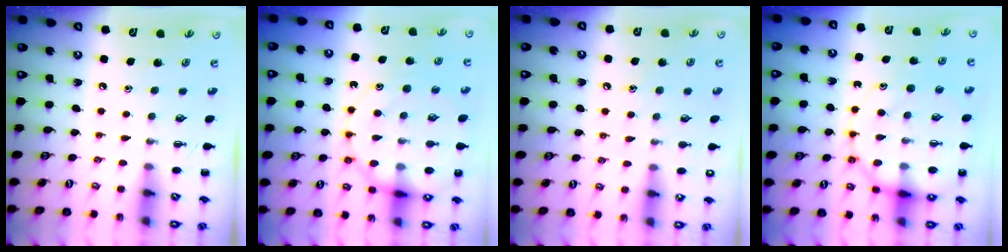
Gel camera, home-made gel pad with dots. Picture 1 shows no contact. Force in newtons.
{"total": 18.4, "press": 18.3, "slide": 2.2}
{"total": 7.8, "press": 7.5, "slide": 2.0}
{"total": 18.7, "press": 18.6, "slide": 2.2}